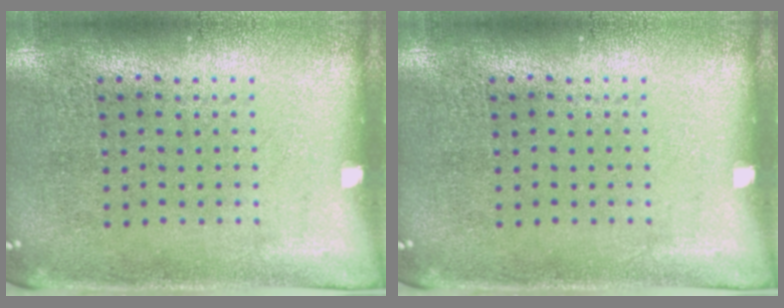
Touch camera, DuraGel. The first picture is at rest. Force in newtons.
{"total": 0.0}